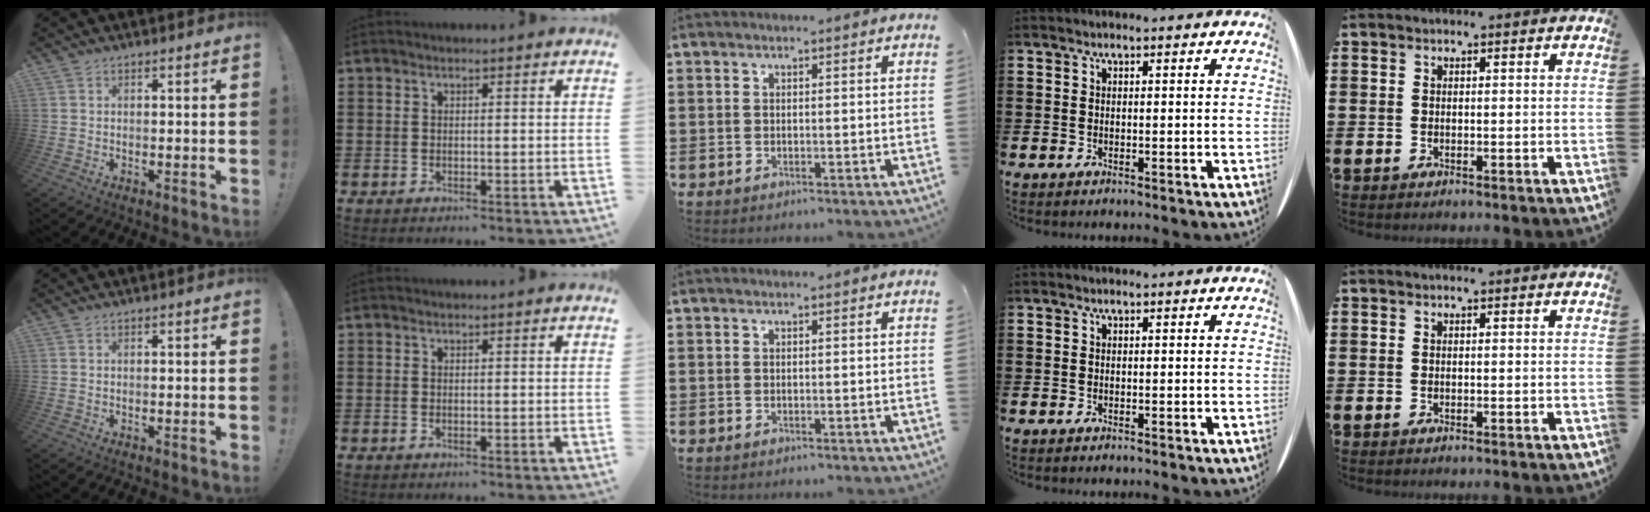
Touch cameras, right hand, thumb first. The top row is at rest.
{}